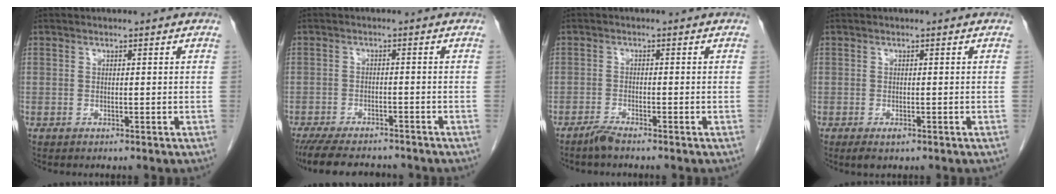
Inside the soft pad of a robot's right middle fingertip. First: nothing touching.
{"total": 11.1, "force": [-9.7, 2.8, 4.6], "torque": [-0.084, -0.013, -0.141]}
{"total": 2.0, "force": [-1.8, -0.1, 0.9], "torque": [-0.024, -0.004, -0.037]}
{"total": 1.7, "force": [-0.9, 0.6, 1.2], "torque": [-0.021, -0.002, -0.010]}